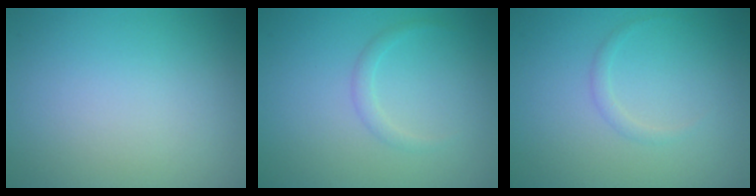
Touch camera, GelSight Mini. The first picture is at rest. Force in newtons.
{"total": 1.0, "press": 1.0, "slide": 0.1}
{"total": 0.8, "press": 0.8, "slide": 0.1}